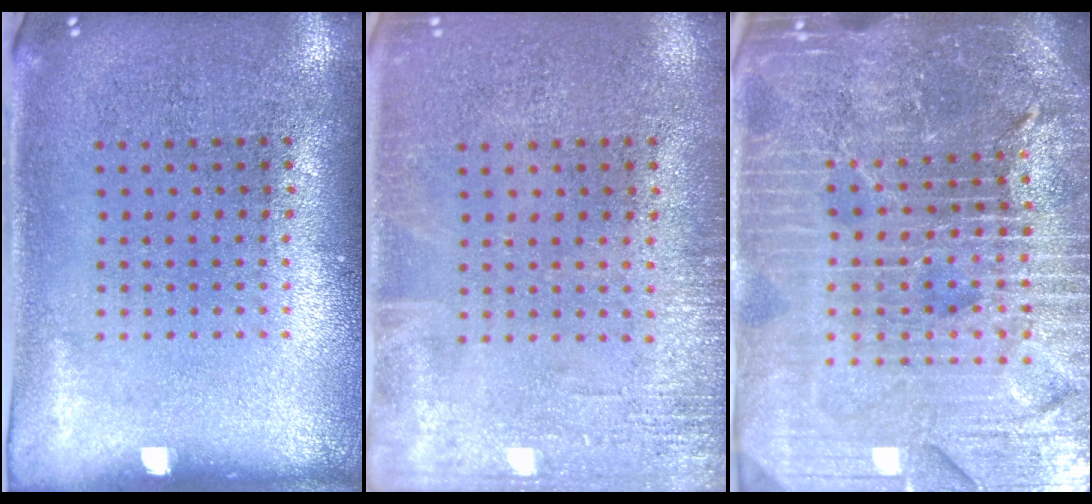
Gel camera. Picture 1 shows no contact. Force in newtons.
{"total": 1.9, "press": 1.9, "slide": 0.2}
{"total": 6.2, "press": 5.5, "slide": 2.9}